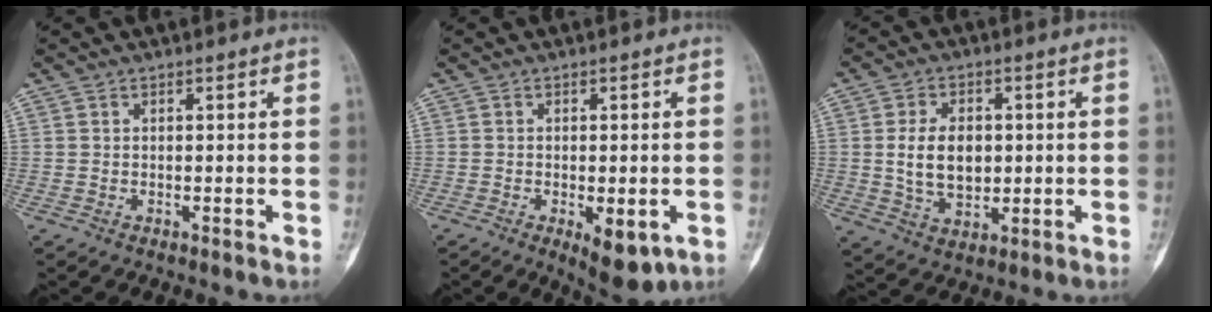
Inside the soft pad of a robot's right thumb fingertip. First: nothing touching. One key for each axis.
{"total": 6.9, "fx": -2.4, "fy": 2.9, "fz": 5.8, "tx": -0.071, "ty": -0.007, "tz": -0.025}
{"total": 9.6, "fx": 0.6, "fy": 6.4, "fz": 7.1, "tx": -0.108, "ty": -0.005, "tz": 0.019}